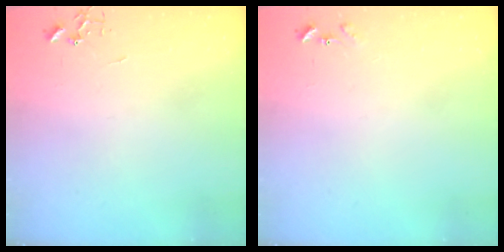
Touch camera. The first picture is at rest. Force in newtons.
{"total": 6.9, "press": 6.8, "slide": 0.6}